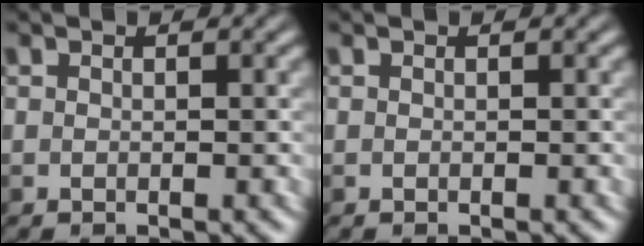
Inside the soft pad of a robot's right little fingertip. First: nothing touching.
{"total": 0.0}